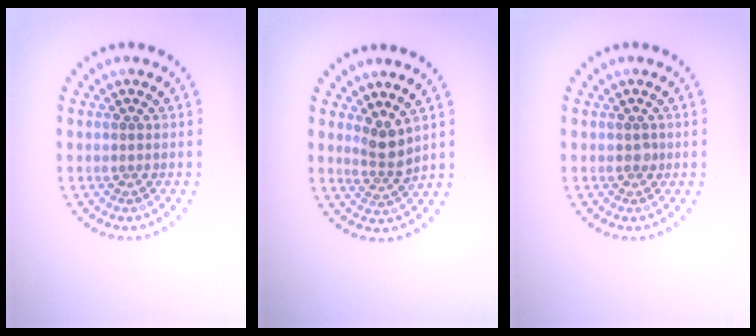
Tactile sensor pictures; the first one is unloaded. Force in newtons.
{"total": 2.3, "press": 1.7, "slide": 1.6}
{"total": 0.6, "press": 0.6, "slide": 0.2}